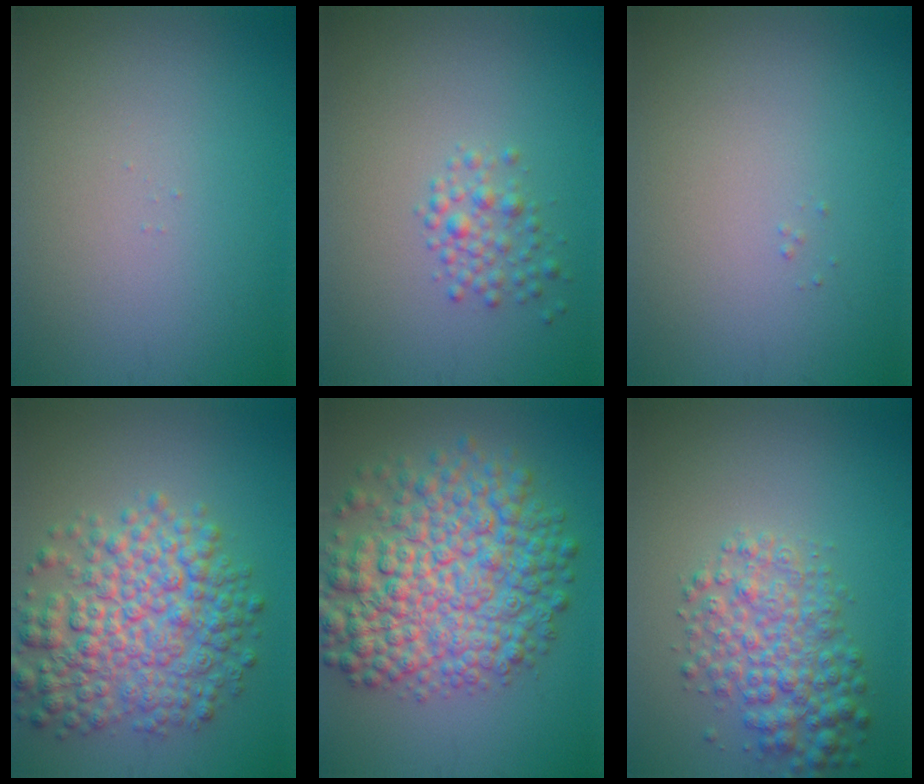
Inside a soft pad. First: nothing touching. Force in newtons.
{"total": 1.9, "press": 1.9, "slide": 0.1}
{"total": 0.0}
{"total": 7.8, "press": 7.8, "slide": 0.2}
{"total": 10.2, "press": 10.2, "slide": 0.2}
{"total": 5.0, "press": 5.0, "slide": 0.1}